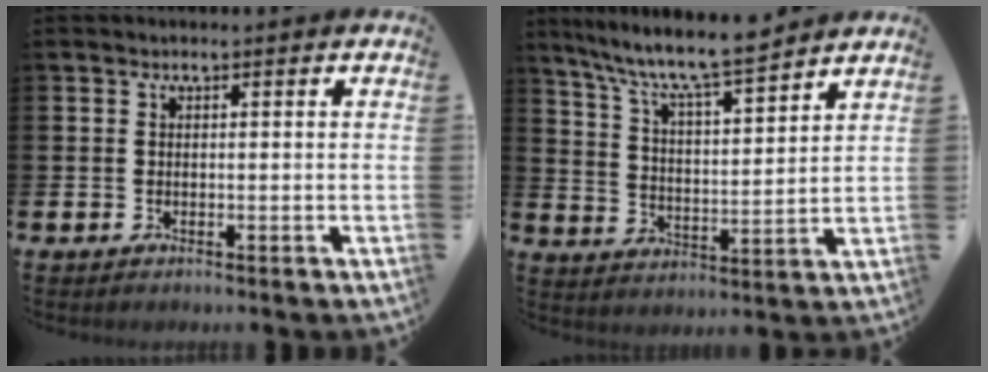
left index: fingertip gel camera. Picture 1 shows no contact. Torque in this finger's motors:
{"motor_torque": [0.26, -0.33, 0.83, 0.21]}